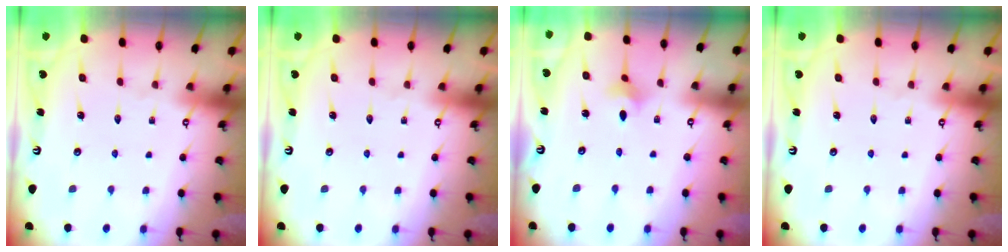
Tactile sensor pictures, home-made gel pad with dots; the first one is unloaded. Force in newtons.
{"total": 0.0}
{"total": 2.2, "press": 2.1, "slide": 0.4}
{"total": 0.0}